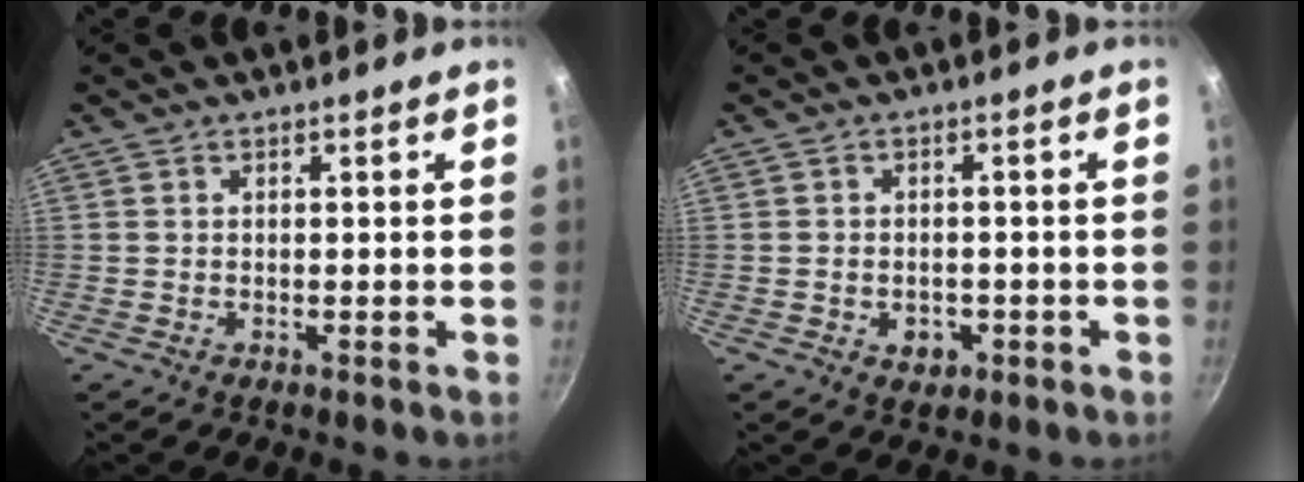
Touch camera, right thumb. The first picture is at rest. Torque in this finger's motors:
{"motor_torque": [-0.56, 0.01, -0.16, 0.02, 0.00]}